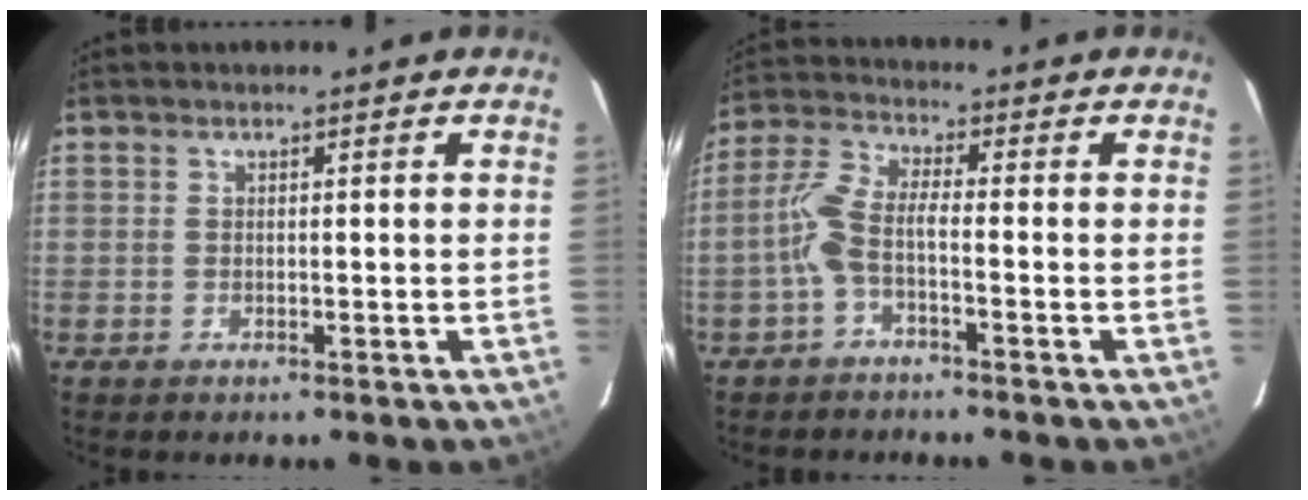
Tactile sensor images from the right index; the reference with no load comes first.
{"total": 5.2, "force": [-2.1, 1.1, 4.7], "torque": [-0.111, 0.014, -0.044]}